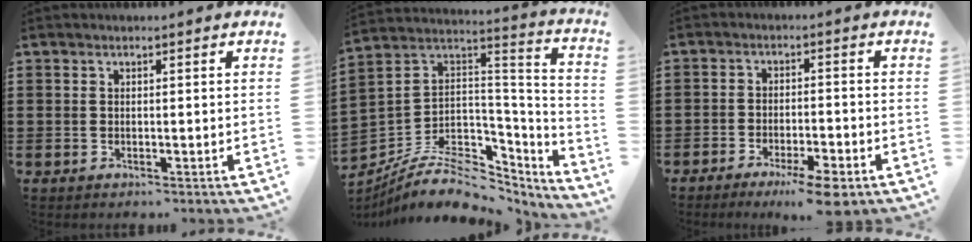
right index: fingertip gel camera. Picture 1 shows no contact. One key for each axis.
{"total": 9.2, "fx": -6.1, "fy": 4.9, "fz": 5.0, "tx": -0.102, "ty": 0.007, "tz": -0.110}
{"total": 4.6, "fx": -4.0, "fy": 0.3, "fz": 2.3, "tx": -0.043, "ty": -0.003, "tz": -0.076}